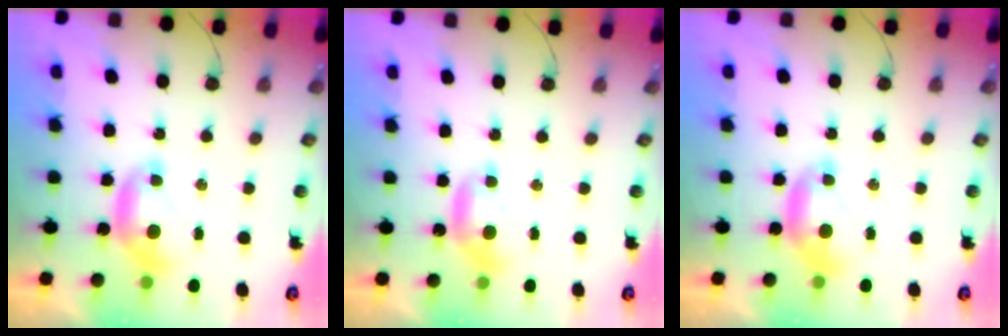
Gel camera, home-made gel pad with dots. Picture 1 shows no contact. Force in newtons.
{"total": 0.0}
{"total": 0.0}